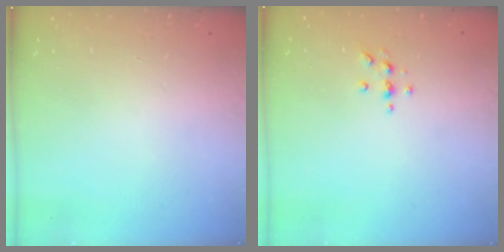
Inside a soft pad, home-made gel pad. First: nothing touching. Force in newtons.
{"total": 4.6, "press": 4.6, "slide": 0.6}